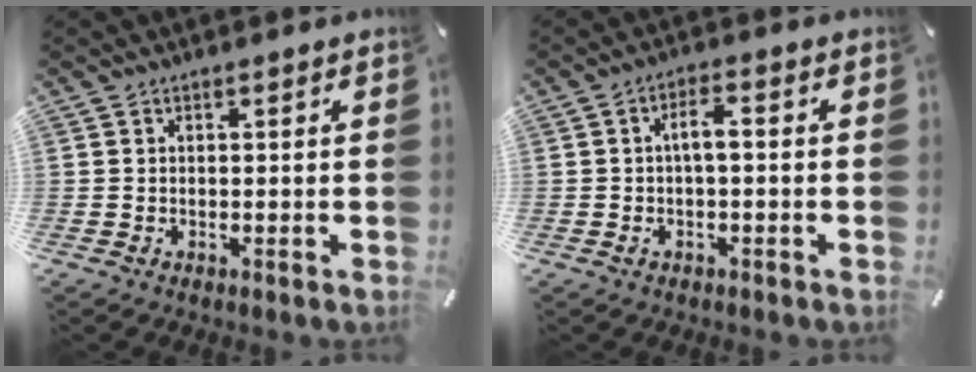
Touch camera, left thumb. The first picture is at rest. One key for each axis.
{"total": 4.5, "fx": -0.4, "fy": 1.6, "fz": 4.2, "tx": -0.069, "ty": 0.010, "tz": -0.010}